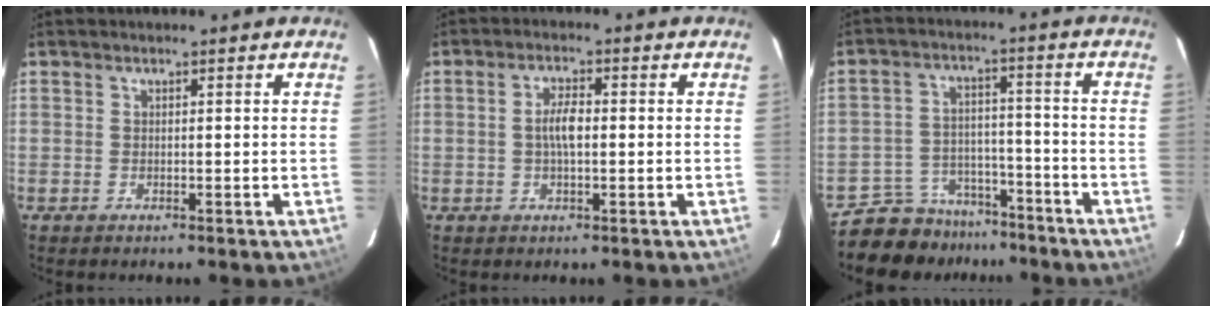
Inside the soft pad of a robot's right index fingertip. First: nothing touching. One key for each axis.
{"total": 3.7, "fx": -0.2, "fy": 1.3, "fz": 3.5, "tx": -0.069, "ty": 0.006, "tz": -0.003}
{"total": 10.4, "fx": -8.8, "fy": 5.5, "fz": 1.0, "tx": -0.036, "ty": 0.030, "tz": -0.127}